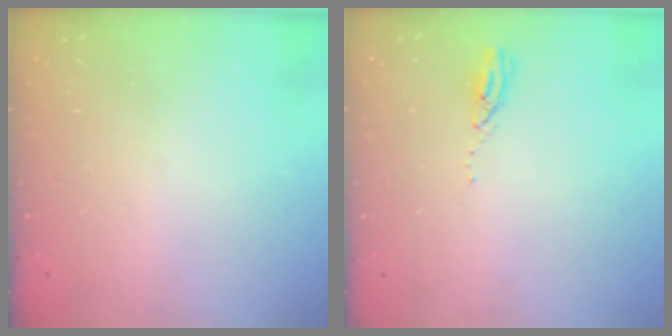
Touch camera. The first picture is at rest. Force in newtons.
{"total": 3.1, "press": 3.1, "slide": 0.3}